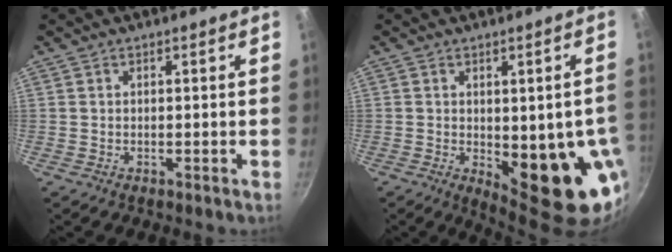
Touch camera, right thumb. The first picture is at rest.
{"total": 15.6, "force": [-3.1, 5.8, 14.1], "torque": [-0.139, -0.013, -0.025]}